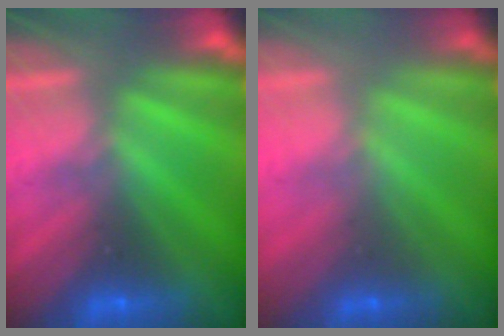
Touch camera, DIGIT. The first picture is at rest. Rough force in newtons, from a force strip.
{"total": 2.0}